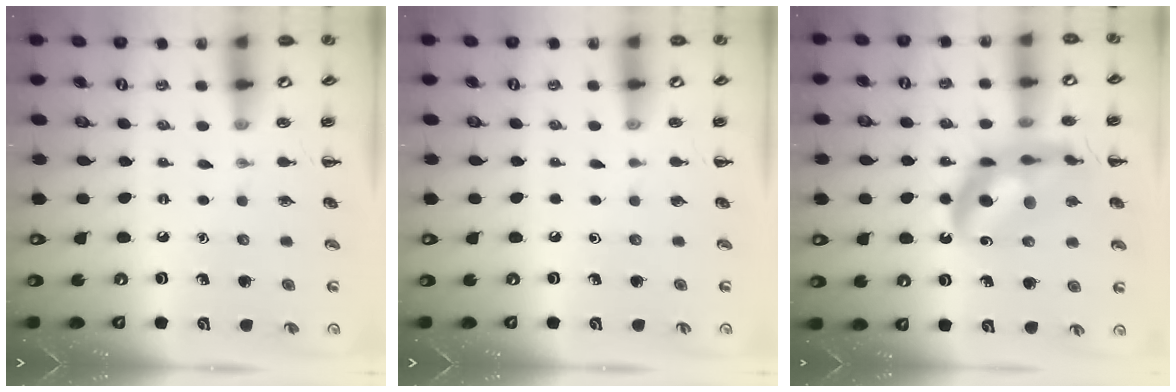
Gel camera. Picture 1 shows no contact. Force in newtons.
{"total": 0.0}
{"total": 17.0, "press": 16.5, "slide": 4.3}